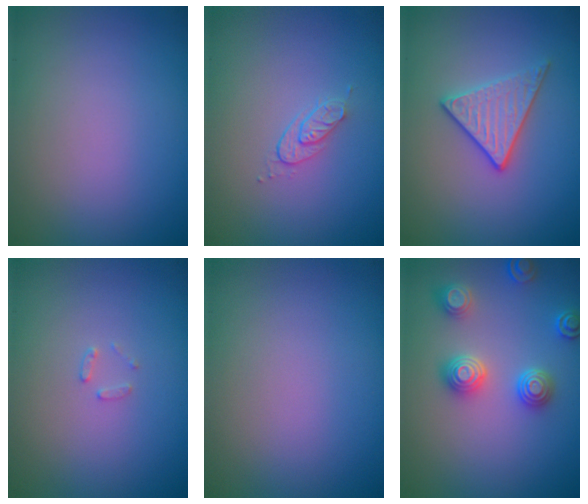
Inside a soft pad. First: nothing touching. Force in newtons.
{"total": 1.5, "press": 0.8, "slide": 1.3}
{"total": 2.8, "press": 2.6, "slide": 1.0}
{"total": 0.9, "press": 0.9, "slide": 0.2}
{"total": 0.0}
{"total": 3.5, "press": 3.4, "slide": 0.8}